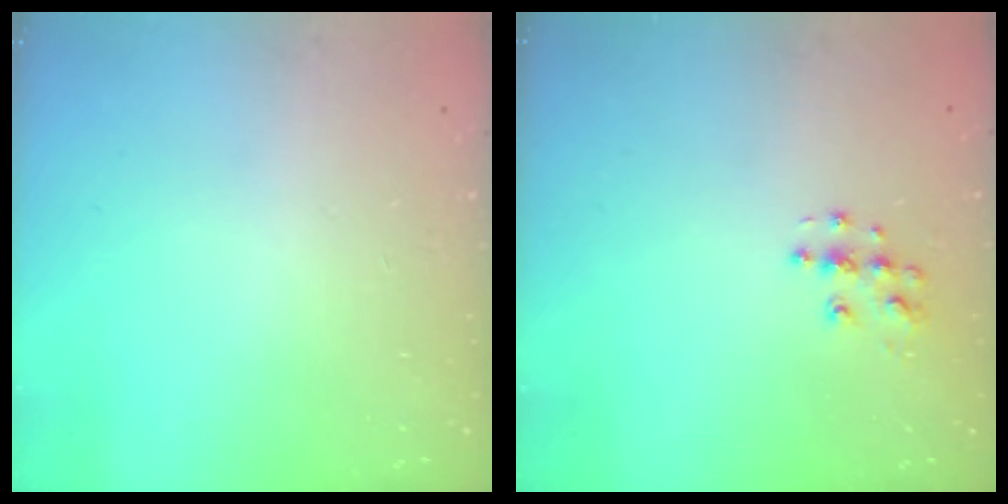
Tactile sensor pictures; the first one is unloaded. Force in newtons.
{"total": 6.7, "press": 6.7, "slide": 0.3}